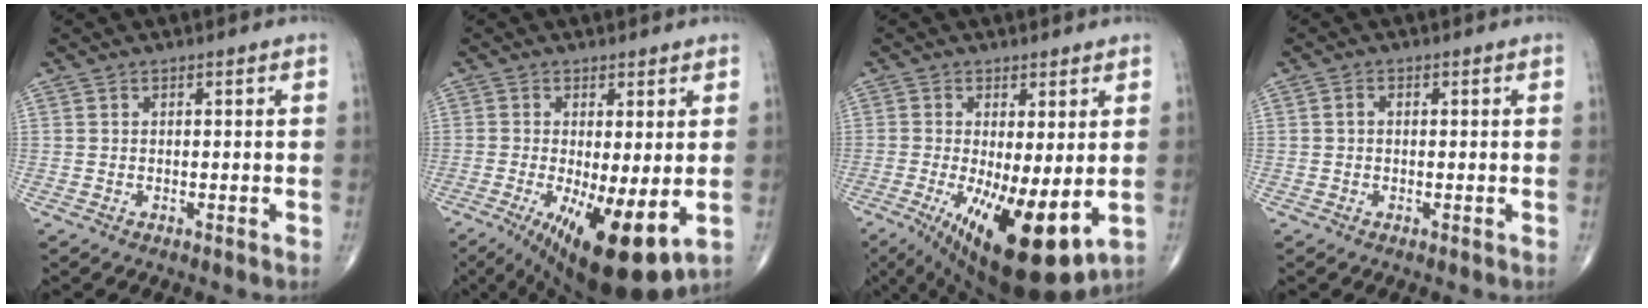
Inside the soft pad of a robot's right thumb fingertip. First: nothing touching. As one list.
[{"total": 13.9, "force": [-3.4, 4.4, 12.8], "torque": [-0.207, -0.024, -0.038]}, {"total": 15.9, "force": [-3.4, 5.4, 14.6], "torque": [-0.235, -0.029, -0.032]}, {"total": 1.0, "force": [0.0, 0.7, 0.7], "torque": [-0.010, 0.005, -0.002]}]